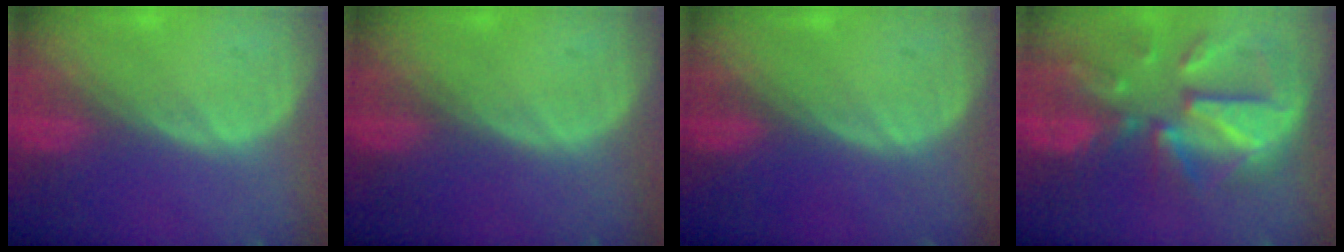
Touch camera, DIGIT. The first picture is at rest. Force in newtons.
{"total": 0.0}
{"total": 0.0}
{"total": 12.1, "press": 10.5, "slide": 5.9}